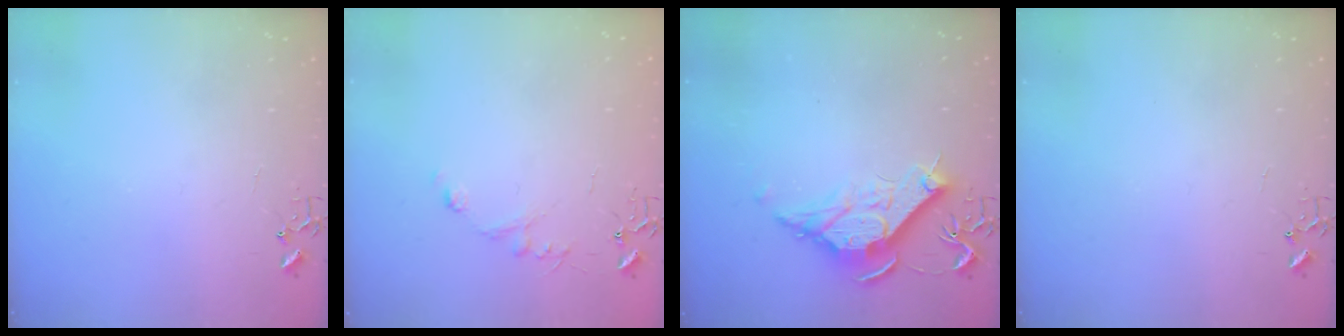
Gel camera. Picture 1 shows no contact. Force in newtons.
{"total": 5.5, "press": 5.5, "slide": 0.6}
{"total": 10.8, "press": 10.8, "slide": 0.3}
{"total": 0.0}